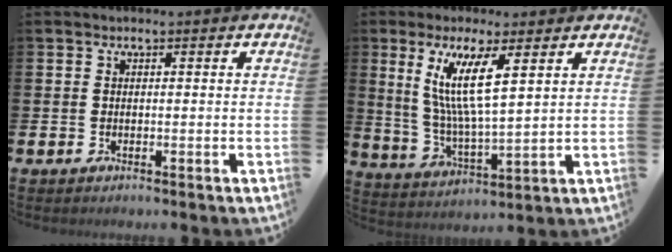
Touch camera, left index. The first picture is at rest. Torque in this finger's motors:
{"motor_torque": [2.14, 0.00, 1.05, 0.21]}